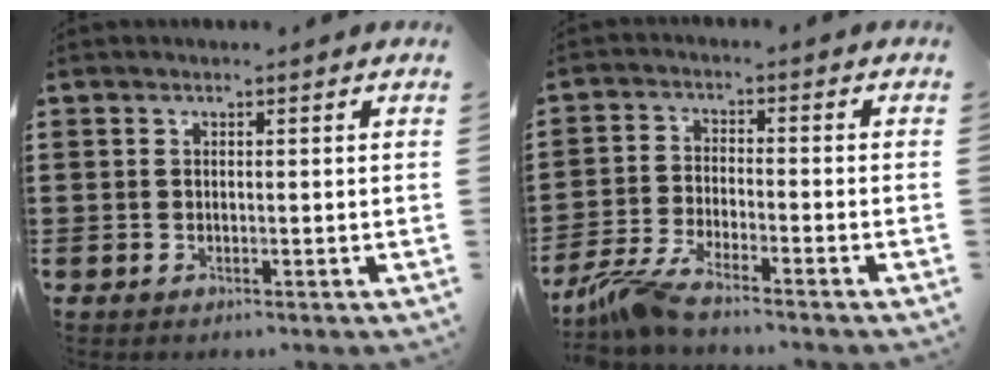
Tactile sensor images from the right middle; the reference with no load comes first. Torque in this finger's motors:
{"motor_torque": [0.68, 0.07, 0.09, 0.10]}